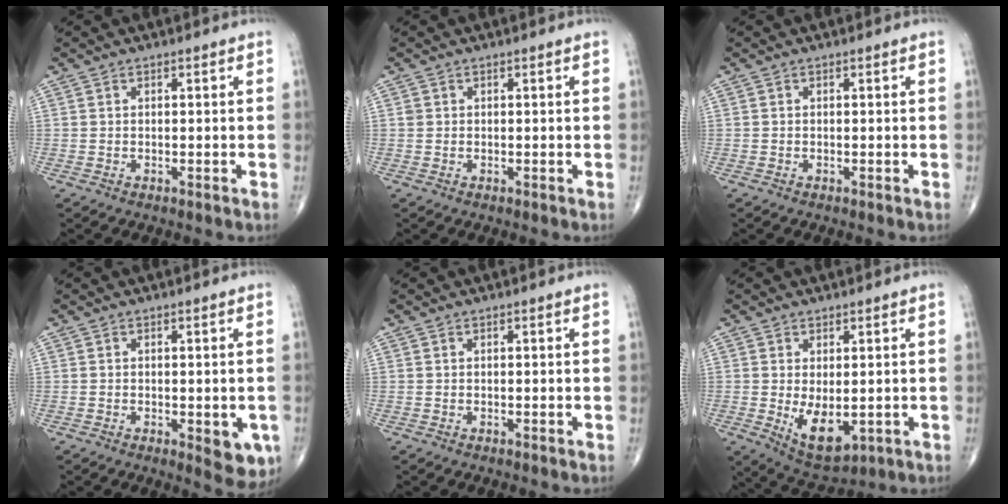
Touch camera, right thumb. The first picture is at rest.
{"total": 0.6, "force": [0.1, 0.6, 0.2], "torque": [0.001, 0.002, 0.003]}
{"total": 0.0}
{"total": 6.1, "force": [-1.7, 2.5, 5.3], "torque": [-0.047, -0.009, -0.018]}
{"total": 0.0}
{"total": 7.9, "force": [-0.9, 4.0, 6.7], "torque": [-0.096, -0.019, 0.002]}